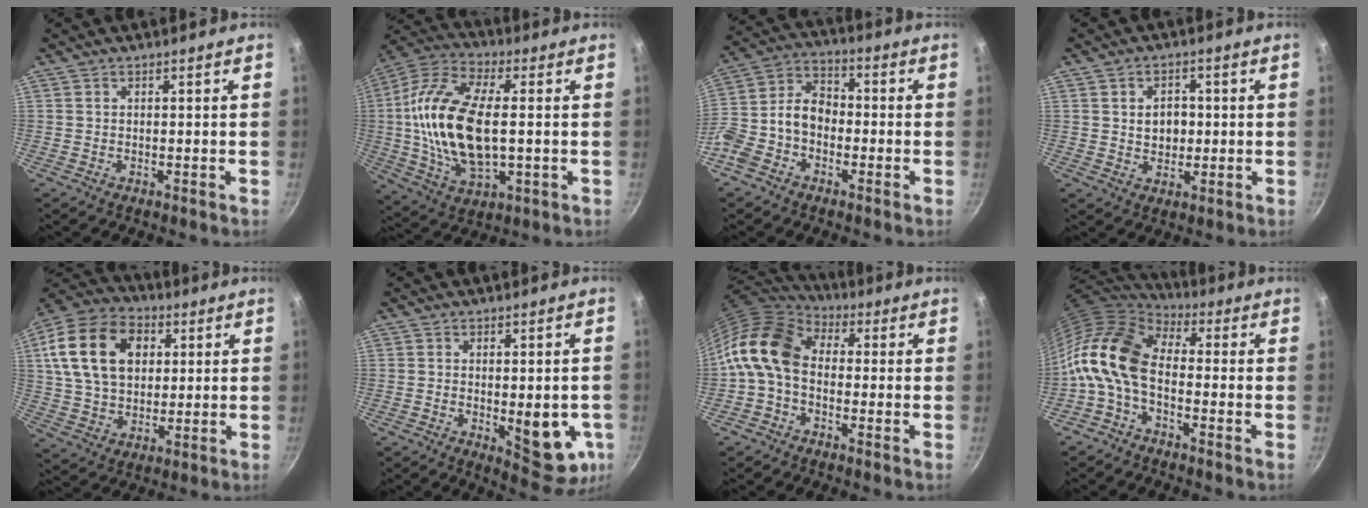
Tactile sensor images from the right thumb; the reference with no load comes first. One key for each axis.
{"total": 20.8, "fx": 0.3, "fy": 10.3, "fz": 18.1, "tx": -0.362, "ty": 0.014, "tz": -0.002}
{"total": 11.8, "fx": -2.7, "fy": 8.5, "fz": 7.7, "tx": -0.131, "ty": 0.053, "tz": -0.067}
{"total": 5.3, "fx": 0.5, "fy": 4.2, "fz": 3.3, "tx": -0.030, "ty": 0.000, "tz": 0.008}
{"total": 19.3, "fx": 5.1, "fy": 13.7, "fz": 12.7, "tx": -0.212, "ty": 0.009, "tz": 0.084}
{"total": 11.4, "fx": -2.1, "fy": 4.7, "fz": 10.2, "tx": -0.099, "ty": -0.011, "tz": -0.019}
{"total": 13.3, "fx": -0.6, "fy": 9.4, "fz": 9.4, "tx": -0.173, "ty": 0.034, "tz": -0.034}
{"total": 13.1, "fx": -2.2, "fy": 7.6, "fz": 10.4, "tx": -0.196, "ty": 0.031, "tz": -0.063}